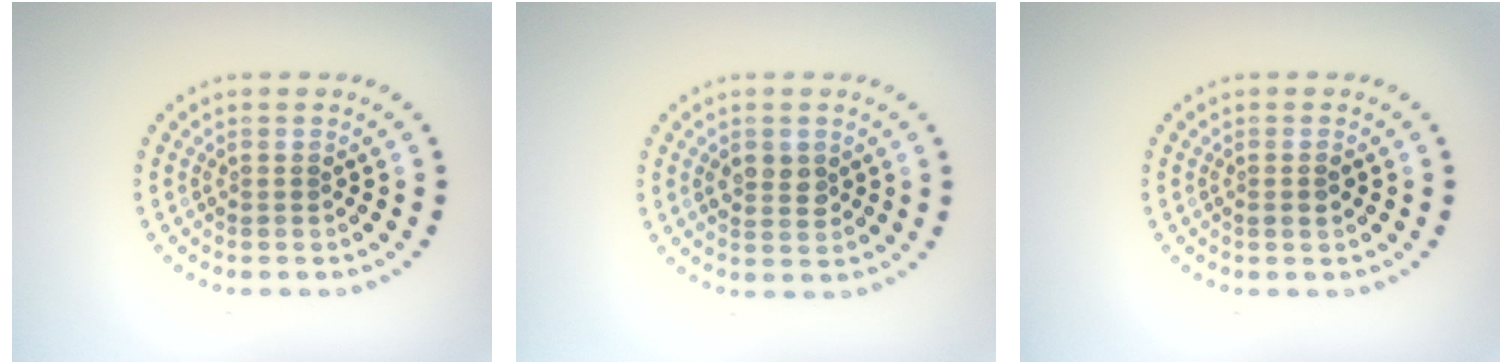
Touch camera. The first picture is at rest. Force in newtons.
{"total": 2.1, "press": 2.0, "slide": 0.3}
{"total": 1.0, "press": 1.0, "slide": 0.3}